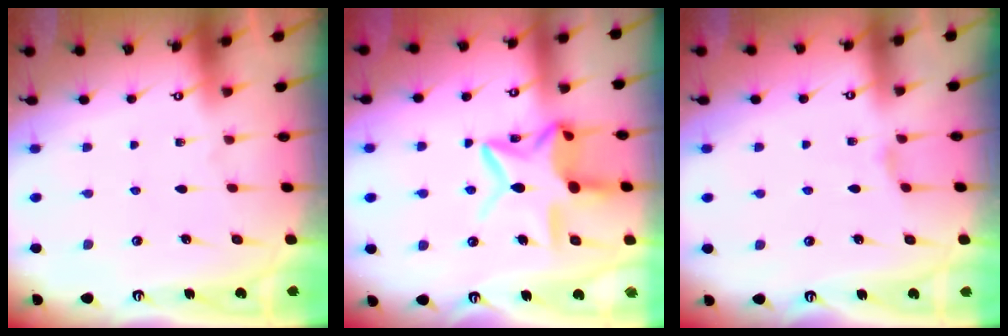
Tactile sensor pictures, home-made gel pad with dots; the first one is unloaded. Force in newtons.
{"total": 15.0, "press": 15.0, "slide": 1.2}
{"total": 1.1, "press": 1.0, "slide": 0.3}